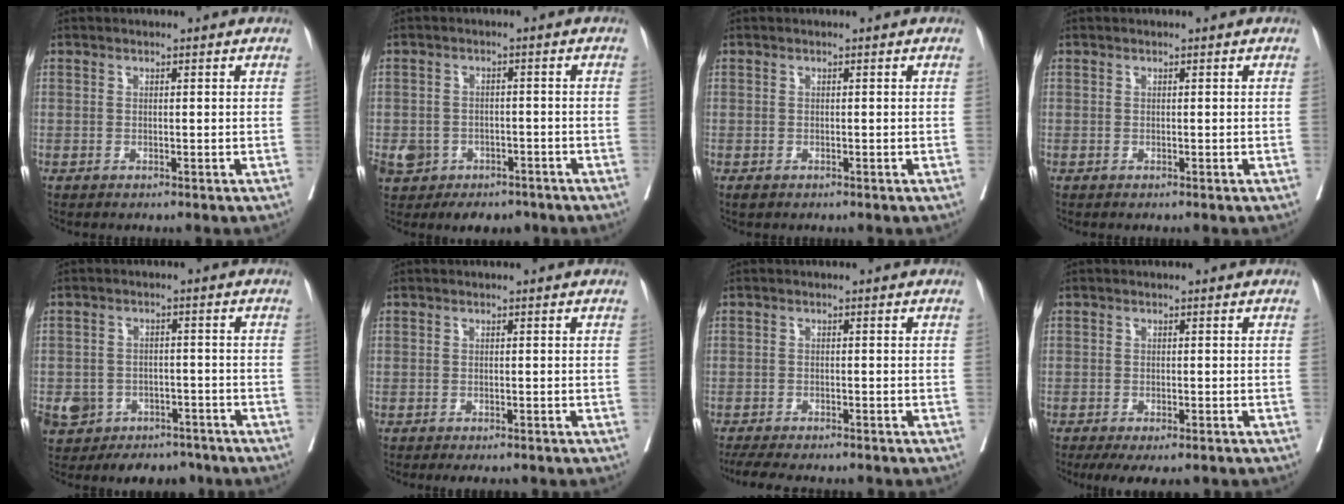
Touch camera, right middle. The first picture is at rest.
{"total": 9.5, "force": [-5.0, 7.4, 3.2], "torque": [-0.070, 0.013, -0.065]}
{"total": 0.8, "force": [-0.5, 0.5, 0.4], "torque": [-0.006, 0.000, -0.002]}
{"total": 0.0}
{"total": 10.4, "force": [-6.2, 7.9, 3.0], "torque": [-0.066, 0.015, -0.085]}
{"total": 3.0, "force": [-2.6, 1.1, 1.1], "torque": [-0.005, -0.003, -0.032]}
{"total": 10.1, "force": [-8.8, 2.1, 4.5], "torque": [-0.066, -0.010, -0.121]}
{"total": 6.8, "force": [-5.2, 2.1, 3.8], "torque": [-0.045, -0.008, -0.074]}